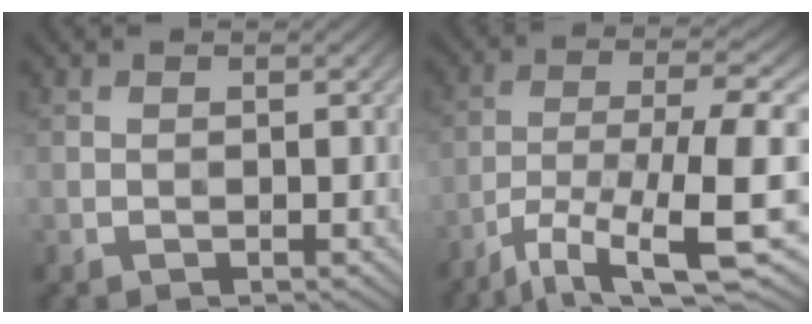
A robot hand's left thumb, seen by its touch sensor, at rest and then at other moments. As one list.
[{"total": 13.8, "force": [-7.3, 3.5, 11.1], "torque": [-0.203, -0.018, -0.124]}]